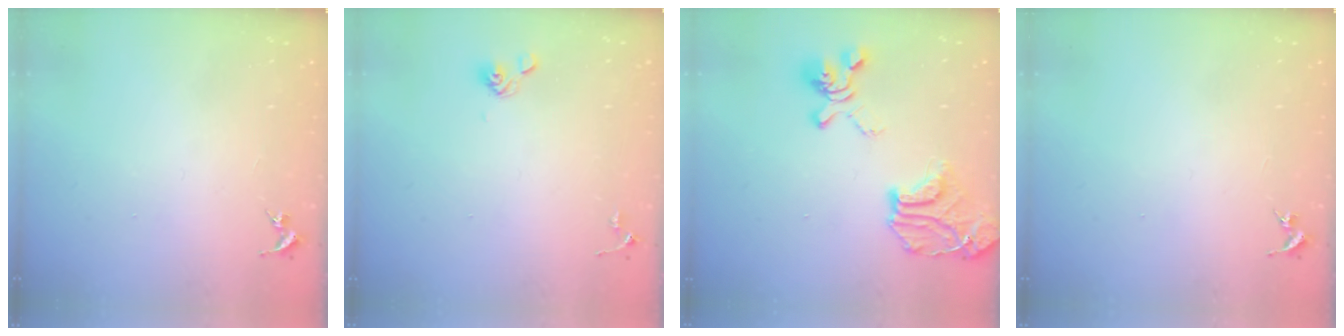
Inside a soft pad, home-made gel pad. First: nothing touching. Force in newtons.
{"total": 5.7, "press": 5.3, "slide": 2.1}
{"total": 20.9, "press": 20.8, "slide": 2.0}
{"total": 0.0}